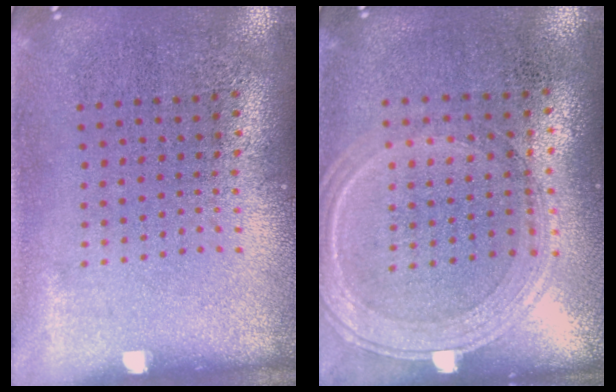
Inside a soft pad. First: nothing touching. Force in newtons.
{"total": 0.7, "press": 0.7, "slide": 0.2}